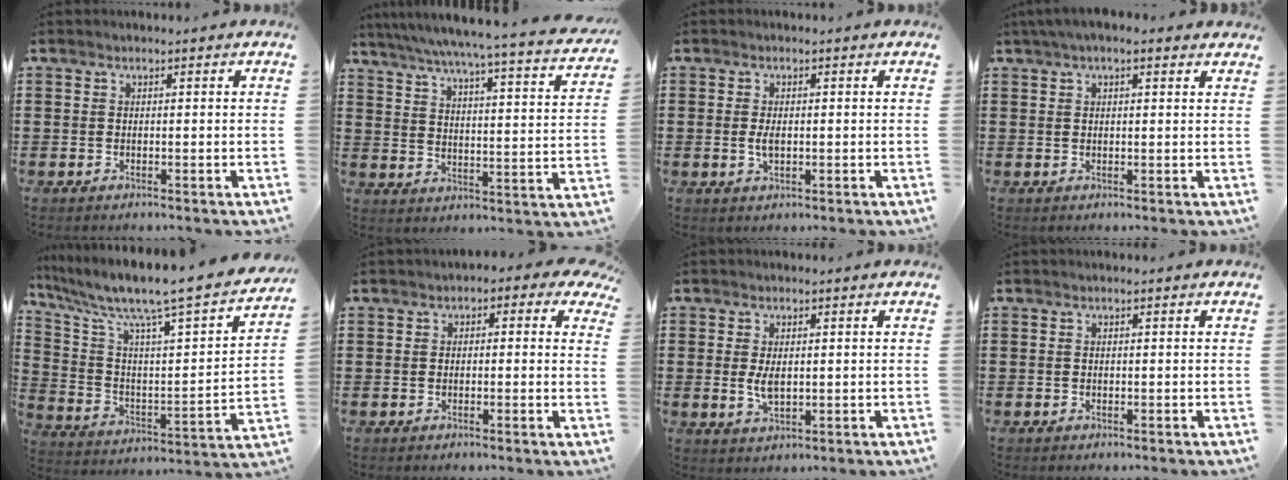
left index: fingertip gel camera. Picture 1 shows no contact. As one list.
[{"total": 5.0, "force": [4.2, -0.9, 2.6], "torque": [-0.071, -0.041, 0.060]}, {"total": 2.2, "force": [-0.2, 1.1, 1.9], "torque": [-0.046, -0.001, -0.007]}, {"total": 3.8, "force": [3.0, 1.0, 2.2], "torque": [-0.050, 0.005, 0.053]}, {"total": 8.4, "force": [6.7, 0.5, 5.0], "torque": [-0.130, -0.061, 0.100]}, {"total": 1.3, "force": [0.0, 0.9, 0.9], "torque": [-0.023, 0.007, -0.004]}, {"total": 3.3, "force": [0.1, 1.7, 2.9], "torque": [-0.065, 0.002, -0.001]}, {"total": 0.0}]